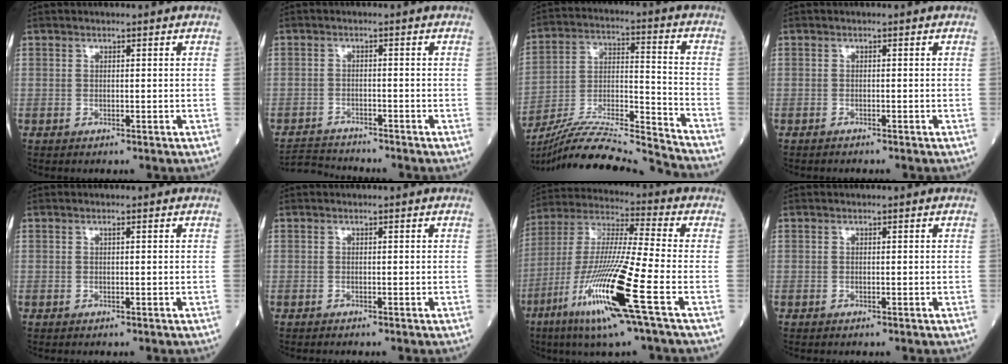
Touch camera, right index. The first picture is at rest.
{"total": 3.8, "force": [-3.7, -0.3, -0.8], "torque": [0.011, -0.012, -0.069]}
{"total": 20.0, "force": [-19.0, -1.4, 6.2], "torque": [-0.132, -0.004, -0.325]}
{"total": 0.5, "force": [-0.4, -0.1, 0.3], "torque": [-0.008, -0.001, -0.008]}
{"total": 0.0}
{"total": 0.0}
{"total": 18.3, "force": [-7.8, -0.5, 16.6], "torque": [-0.354, -0.037, -0.154]}
{"total": 0.0}